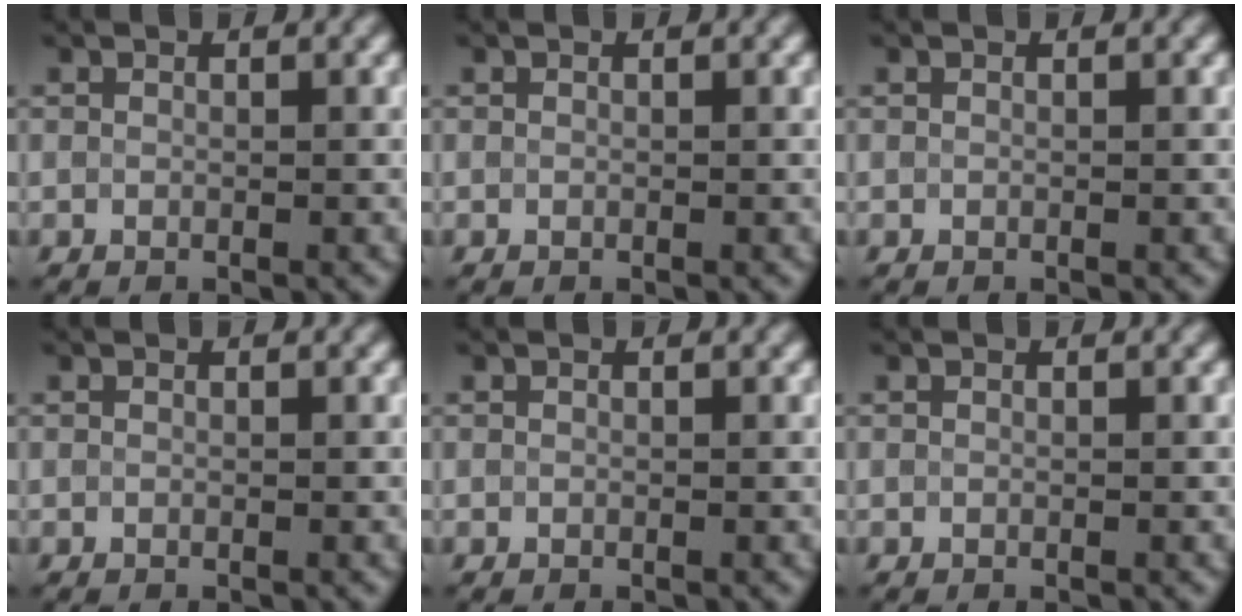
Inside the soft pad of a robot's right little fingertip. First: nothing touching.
{"total": 0.0}
{"total": 0.0}
{"total": 0.0}
{"total": 0.0}
{"total": 0.0}